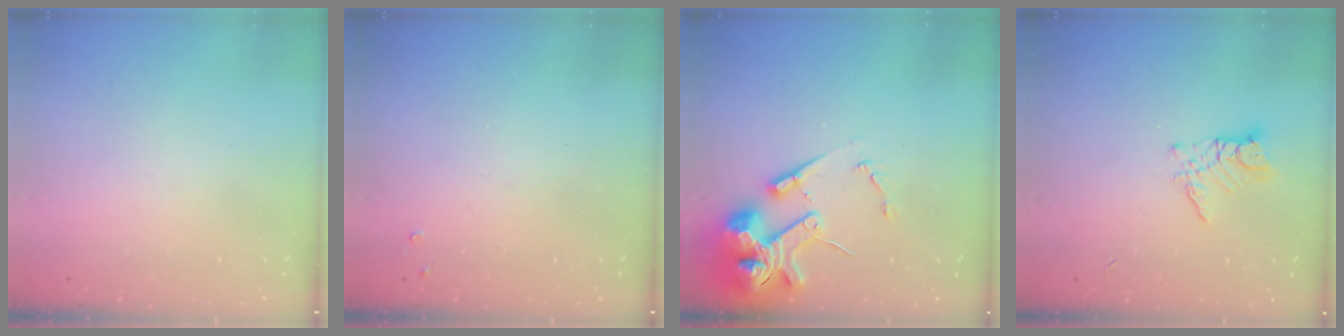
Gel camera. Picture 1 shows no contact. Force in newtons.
{"total": 1.9, "press": 1.8, "slide": 0.4}
{"total": 15.8, "press": 15.6, "slide": 2.2}
{"total": 9.1, "press": 9.0, "slide": 0.8}